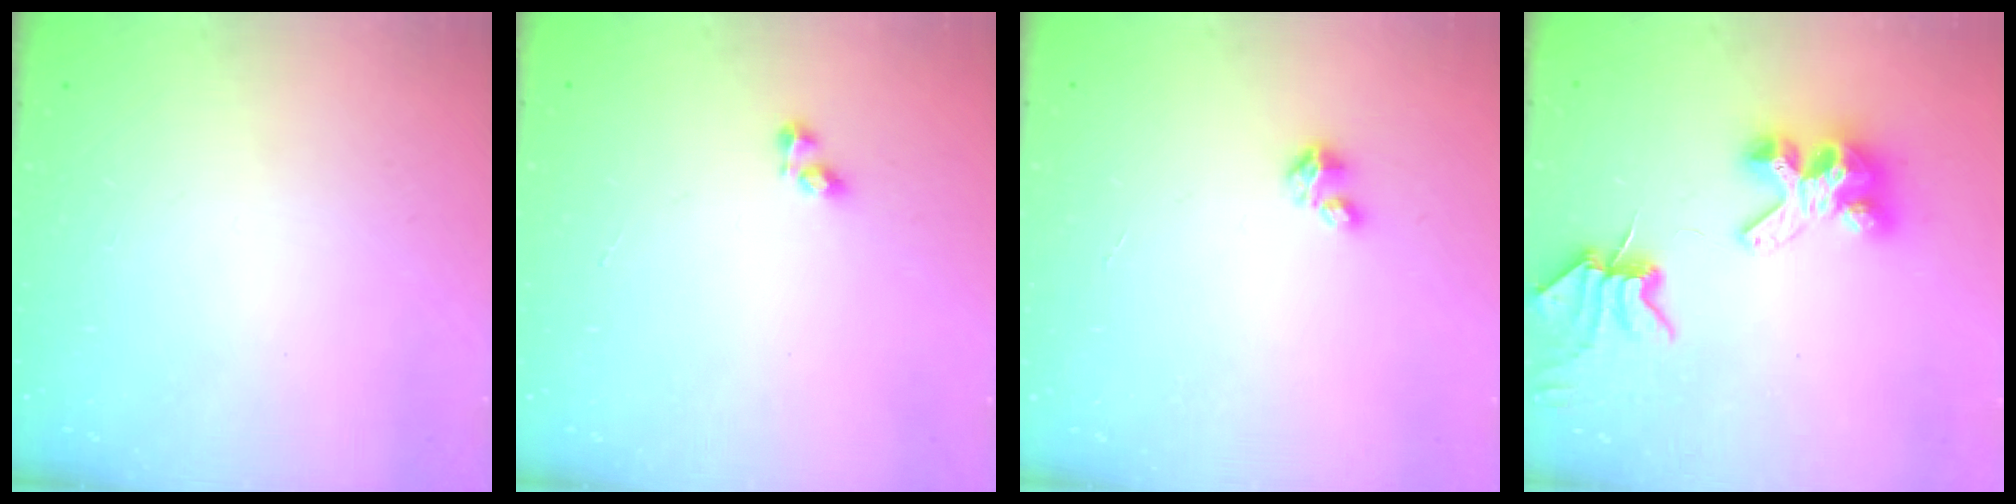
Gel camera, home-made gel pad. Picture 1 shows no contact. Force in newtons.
{"total": 2.4, "press": 2.3, "slide": 0.6}
{"total": 1.6, "press": 1.6, "slide": 0.2}
{"total": 6.7, "press": 6.7, "slide": 0.9}